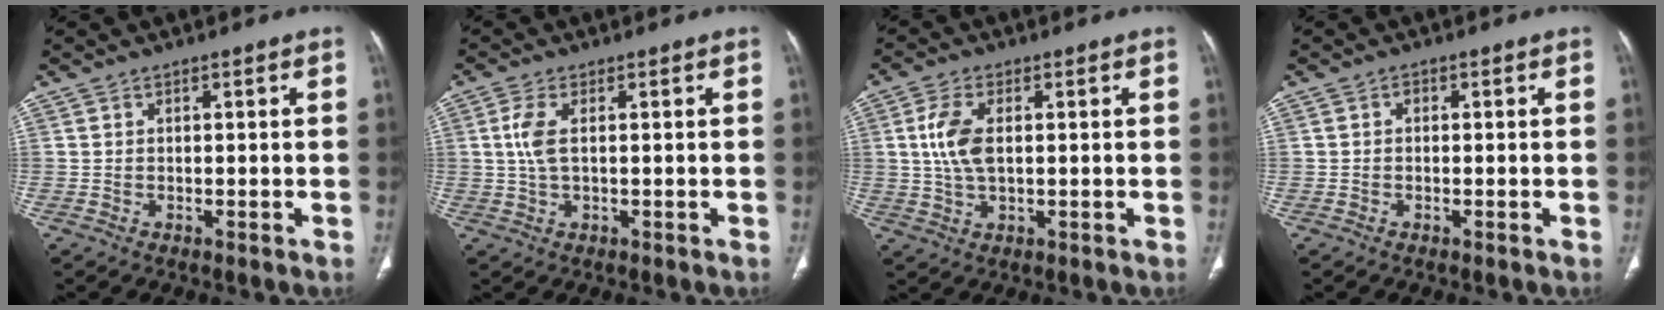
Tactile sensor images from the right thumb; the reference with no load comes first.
{"total": 4.0, "force": [0.6, 1.6, 3.7], "torque": [-0.100, 0.005, 0.011]}
{"total": 6.7, "force": [1.0, 3.4, 5.7], "torque": [-0.125, 0.002, 0.018]}
{"total": 0.7, "force": [0.0, 0.5, 0.4], "torque": [0.002, 0.004, -0.006]}